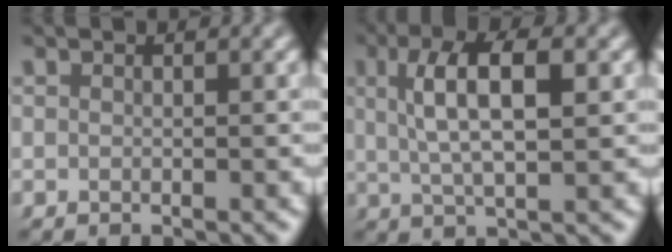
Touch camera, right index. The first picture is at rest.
{"total": 5.3, "force": [1.3, 1.7, 4.9], "torque": [-0.084, 0.012, 0.019]}